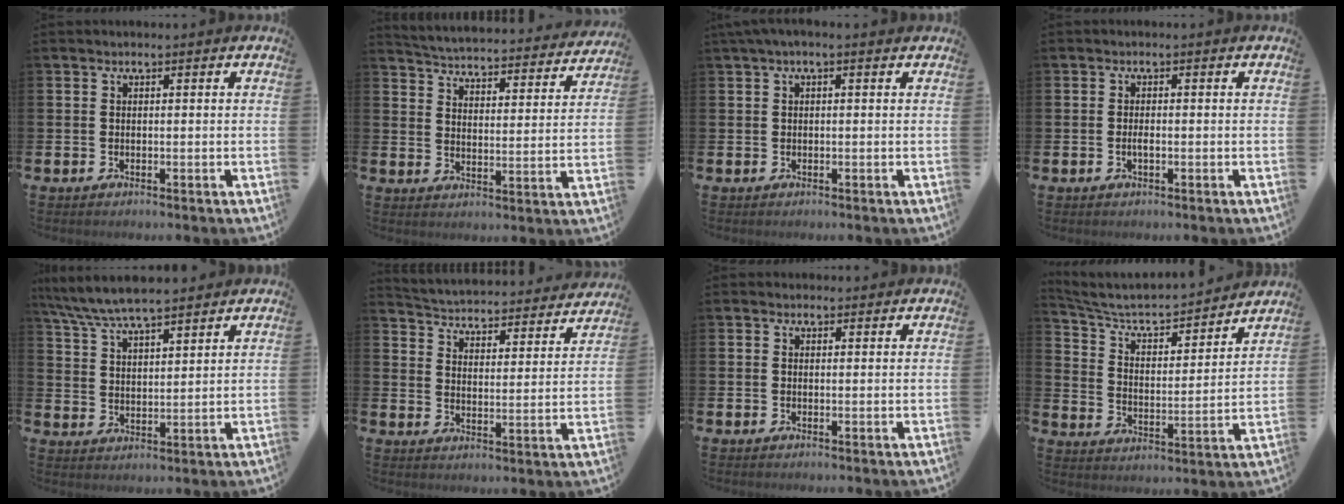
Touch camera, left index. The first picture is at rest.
{"total": 4.6, "force": [4.5, 0.5, 0.6], "torque": [-0.035, -0.044, 0.073]}
{"total": 0.9, "force": [0.2, 0.2, 0.9], "torque": [-0.021, 0.004, 0.003]}
{"total": 1.0, "force": [-0.3, 0.4, 0.9], "torque": [-0.019, 0.000, -0.004]}
{"total": 7.4, "force": [6.9, 1.0, 2.2], "torque": [-0.068, -0.028, 0.127]}
{"total": 4.2, "force": [4.1, 0.8, 0.4], "torque": [-0.032, -0.042, 0.065]}
{"total": 0.9, "force": [0.7, 0.5, 0.1], "torque": [0.018, -0.001, 0.008]}
{"total": 6.2, "force": [5.6, 1.7, 2.3], "torque": [-0.073, -0.043, 0.088]}